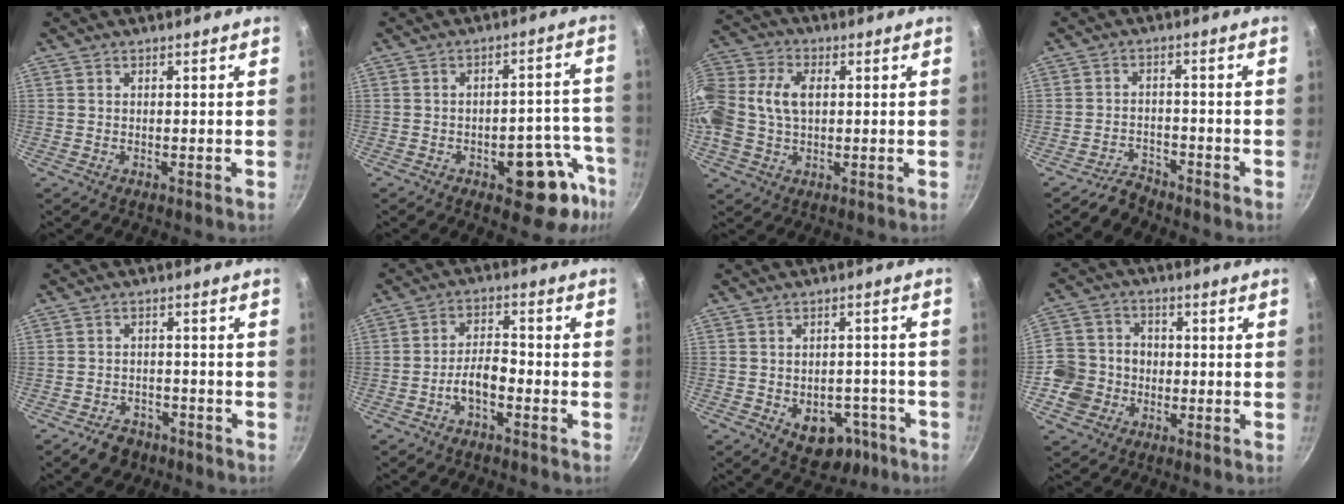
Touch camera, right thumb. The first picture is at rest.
{"total": 13.4, "force": [-6.6, 6.6, 9.6], "torque": [-0.046, 0.050, -0.080]}
{"total": 15.7, "force": [1.1, 10.9, 11.3], "torque": [-0.248, 0.038, 0.011]}
{"total": 3.6, "force": [-3.4, 1.1, 0.1], "torque": [0.007, 0.032, -0.060]}
{"total": 5.1, "force": [-3.5, 3.4, 1.6], "torque": [-0.010, 0.030, -0.046]}
{"total": 5.7, "force": [-2.8, 2.6, 4.2], "torque": [-0.068, 0.036, -0.051]}
{"total": 9.9, "force": [-4.3, 6.9, 5.6], "torque": [-0.033, 0.029, -0.043]}
{"total": 9.6, "force": [-2.4, 8.6, 3.5], "torque": [-0.035, 0.026, -0.058]}